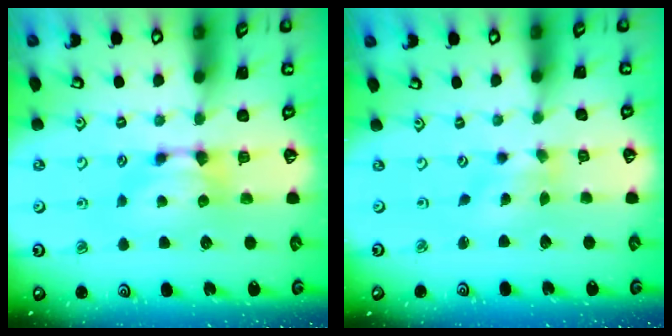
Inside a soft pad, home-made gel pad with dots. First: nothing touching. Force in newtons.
{"total": 1.7, "press": 1.3, "slide": 1.0}